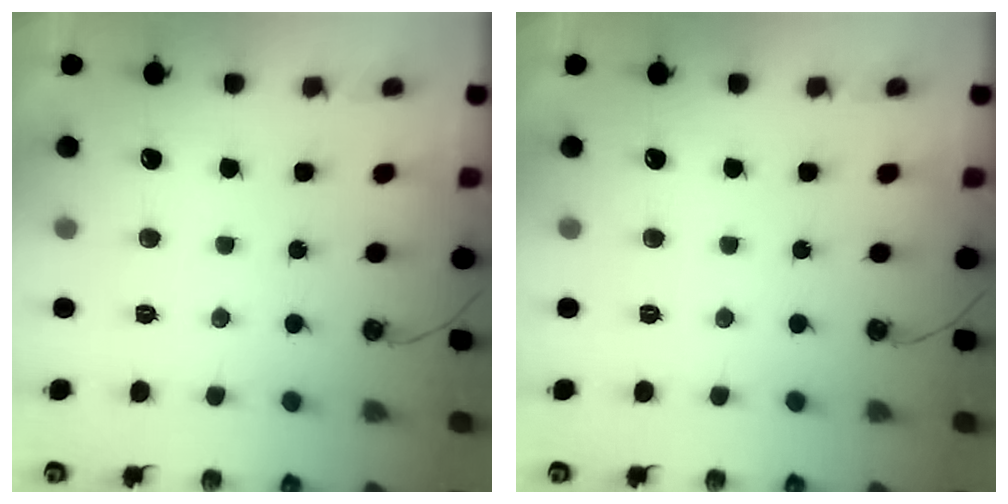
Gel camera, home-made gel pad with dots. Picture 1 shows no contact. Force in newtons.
{"total": 0.0}